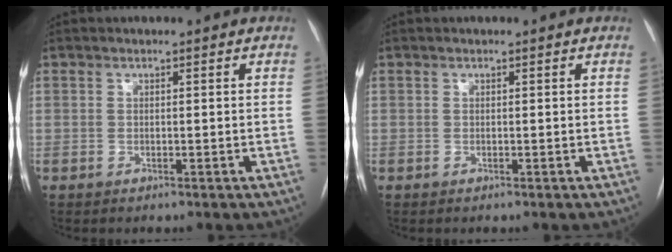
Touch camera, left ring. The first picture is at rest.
{"total": 0.0}